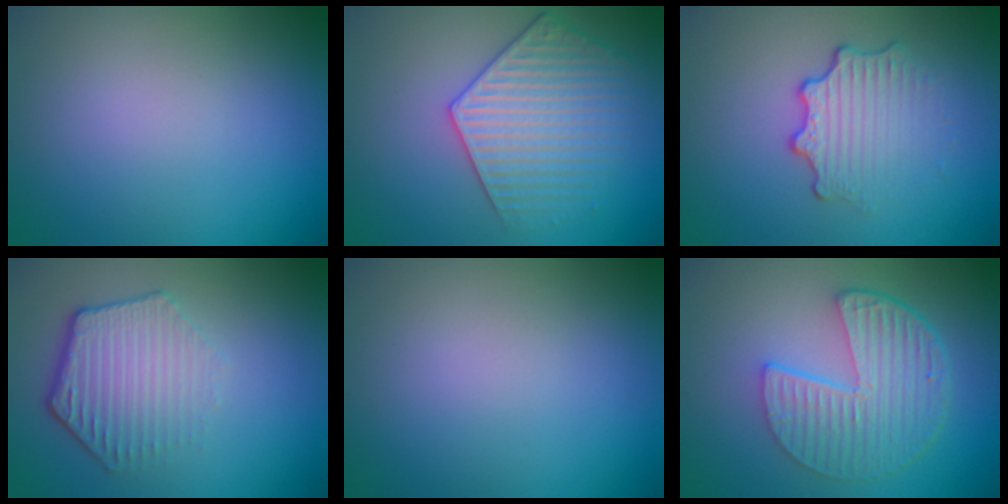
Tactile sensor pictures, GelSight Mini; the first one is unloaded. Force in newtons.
{"total": 4.0, "press": 3.9, "slide": 0.6}
{"total": 3.3, "press": 2.5, "slide": 2.2}
{"total": 4.1, "press": 3.2, "slide": 2.7}
{"total": 0.0}
{"total": 5.8, "press": 4.2, "slide": 3.9}